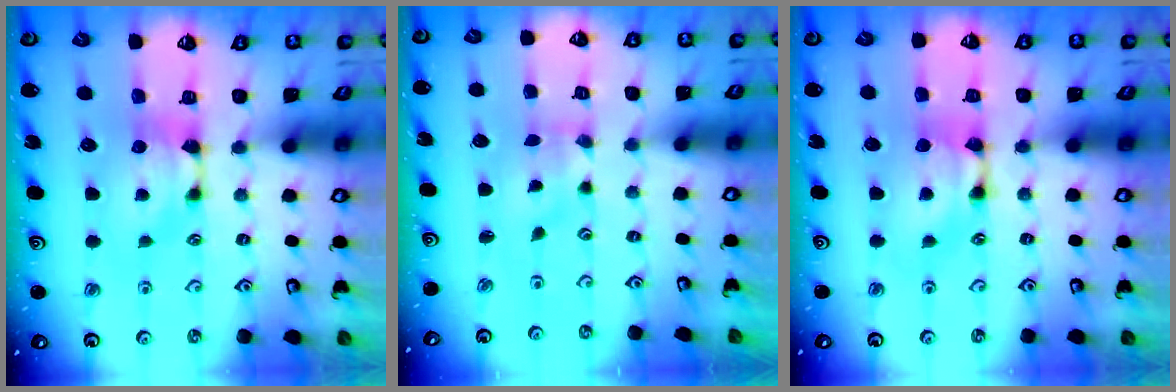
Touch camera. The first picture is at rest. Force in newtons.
{"total": 2.6, "press": 2.4, "slide": 1.0}
{"total": 2.0, "press": 2.0, "slide": 0.1}